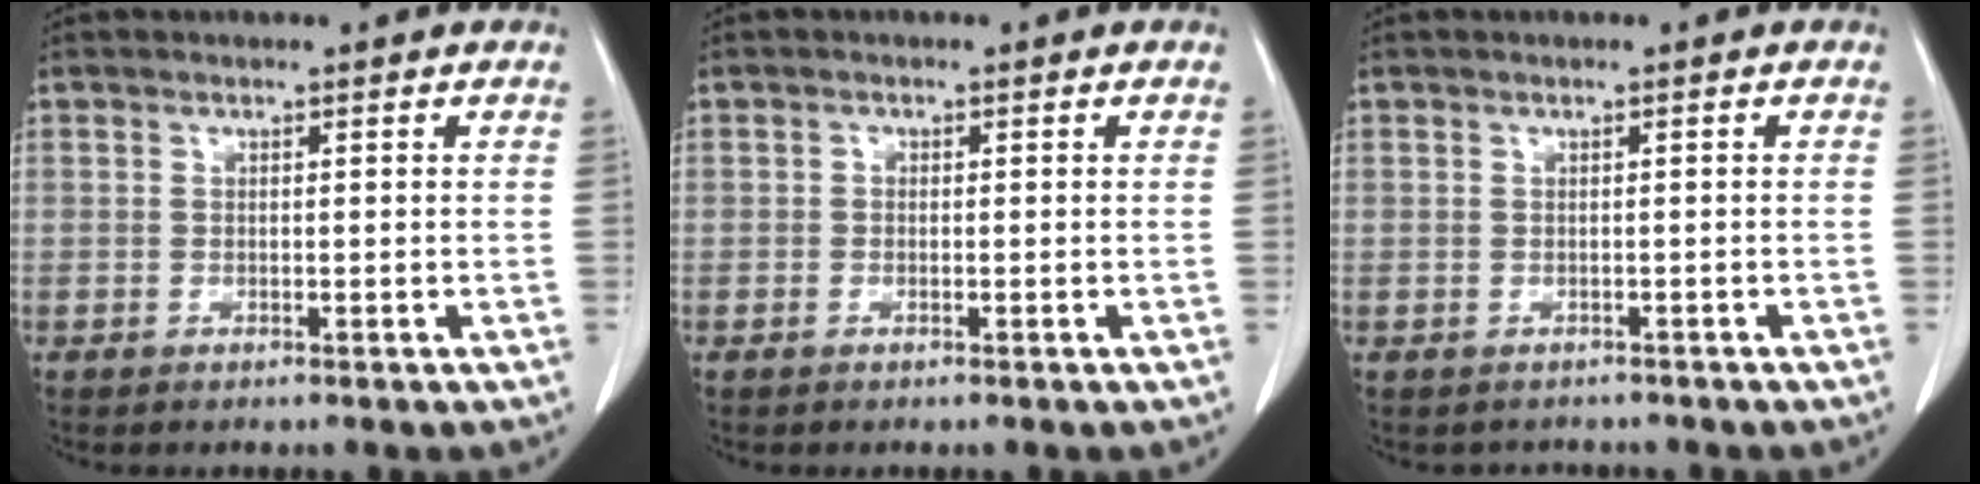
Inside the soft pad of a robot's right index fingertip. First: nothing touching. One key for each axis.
{"total": 0.5, "fx": -0.2, "fy": 0.3, "fz": 0.3, "tx": -0.004, "ty": 0.002, "tz": -0.006}
{"total": 2.0, "fx": -1.7, "fy": 1.1, "fz": -0.2, "tx": -0.002, "ty": 0.003, "tz": -0.026}